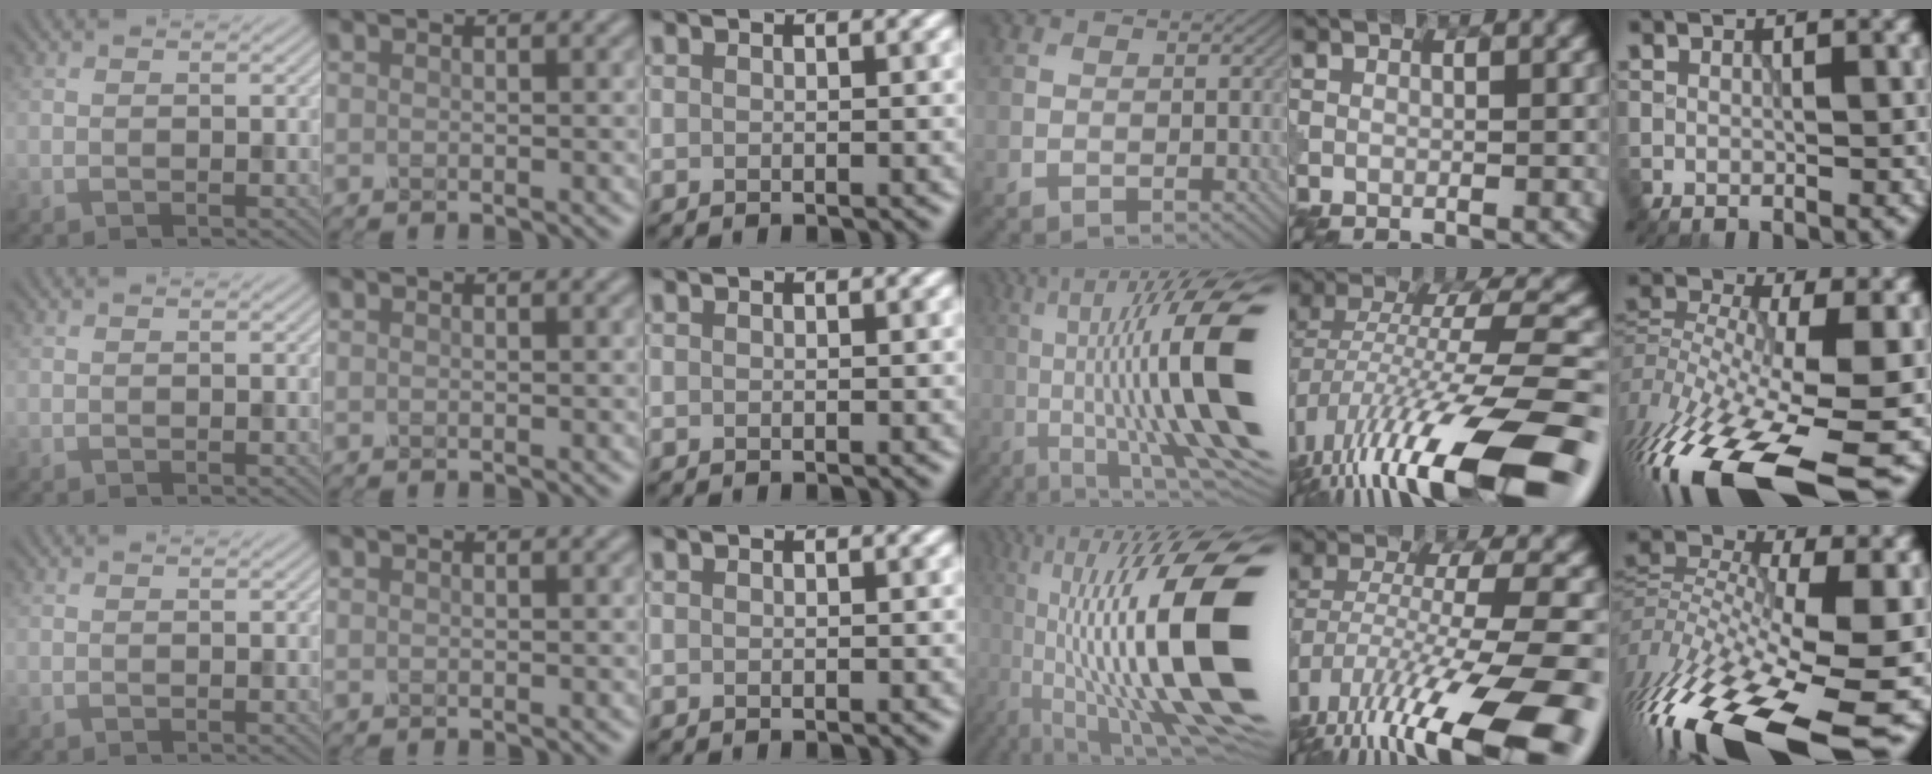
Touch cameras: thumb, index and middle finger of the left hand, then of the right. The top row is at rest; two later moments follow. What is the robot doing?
{"motion": "shake", "object": "plastic piggy bank"}